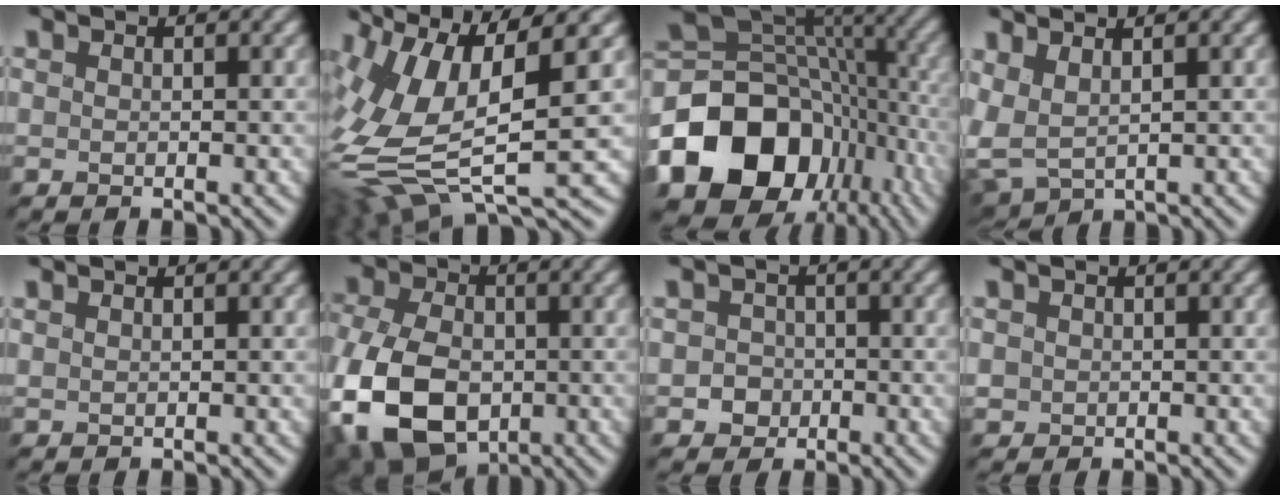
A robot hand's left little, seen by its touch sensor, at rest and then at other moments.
{"total": 13.2, "force": [0.6, 5.3, 12.0], "torque": [-0.268, -0.007, 0.017]}
{"total": 16.8, "force": [-7.4, 12.4, 8.6], "torque": [-0.176, -0.010, -0.131]}
{"total": 4.3, "force": [1.4, 2.3, 3.4], "torque": [-0.085, 0.004, 0.032]}
{"total": 0.6, "force": [0.5, 0.2, 0.3], "torque": [-0.004, 0.001, 0.006]}
{"total": 10.8, "force": [-3.9, 7.0, 7.3], "torque": [-0.172, -0.022, -0.081]}
{"total": 2.0, "force": [-0.7, 1.8, 0.5], "torque": [-0.003, -0.002, -0.014]}
{"total": 0.9, "force": [0.2, 0.9, 0.1], "torque": [-0.004, -0.002, 0.007]}